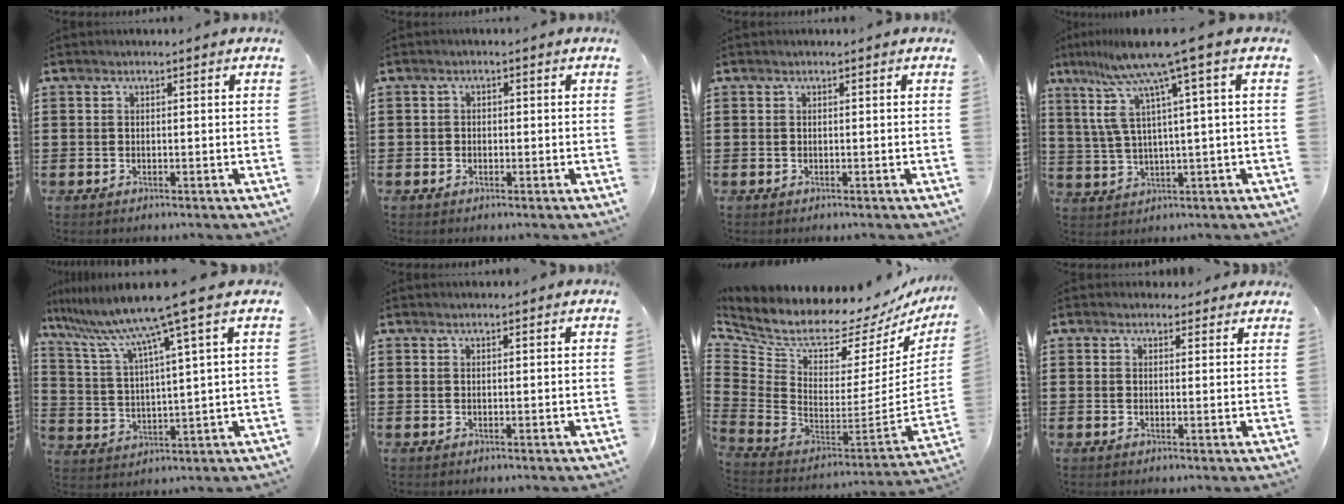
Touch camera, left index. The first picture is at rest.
{"total": 1.0, "force": [-0.5, 0.7, 0.4], "torque": [-0.009, 0.003, -0.011]}
{"total": 0.0}
{"total": 9.8, "force": [5.1, -0.3, 8.4], "torque": [-0.207, -0.036, 0.073]}
{"total": 10.2, "force": [7.4, -1.5, 6.9], "torque": [-0.162, -0.043, 0.113]}
{"total": 0.0}
{"total": 6.7, "force": [5.9, 2.2, 2.4], "torque": [-0.083, -0.075, 0.094]}
{"total": 1.5, "force": [1.3, 0.8, 0.2], "torque": [0.000, 0.001, 0.023]}